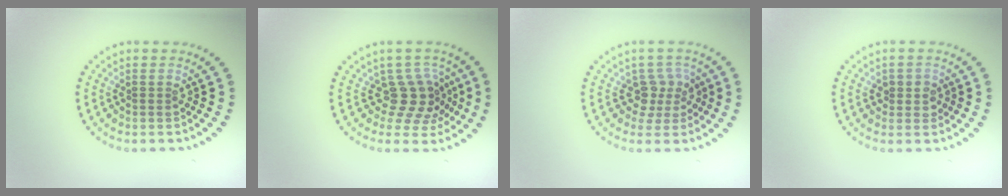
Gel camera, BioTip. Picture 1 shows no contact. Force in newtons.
{"total": 3.5, "press": 2.7, "slide": 2.2}
{"total": 2.6, "press": 2.1, "slide": 1.5}
{"total": 1.7, "press": 1.6, "slide": 0.6}